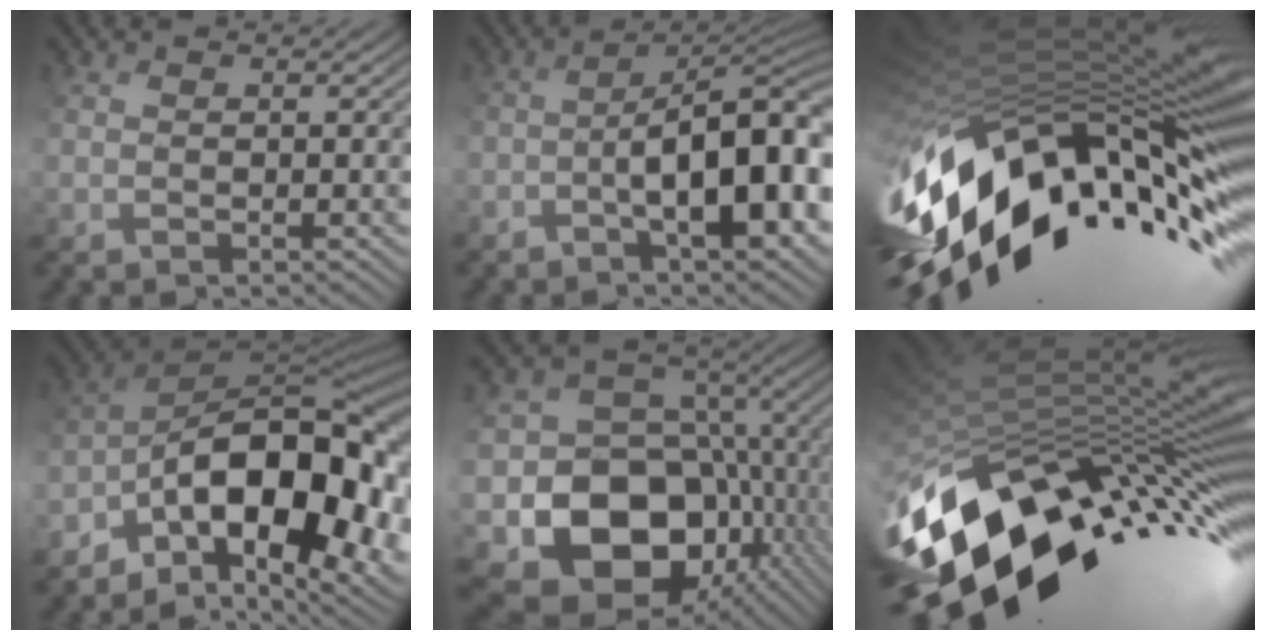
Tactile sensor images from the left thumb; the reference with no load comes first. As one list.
[{"total": 11.8, "force": [-4.3, 4.1, 10.2], "torque": [-0.125, 0.012, -0.063]}, {"total": 18.4, "force": [-6.0, 7.8, 15.5], "torque": [-0.300, -0.027, -0.099]}, {"total": 17.8, "force": [-7.6, 8.4, 13.7], "torque": [-0.231, -0.015, -0.120]}, {"total": 16.9, "force": [-4.1, 14.1, 8.4], "torque": [-0.175, -0.044, -0.043]}, {"total": 16.6, "force": [-5.4, 7.7, 13.8], "torque": [-0.265, -0.009, -0.104]}]